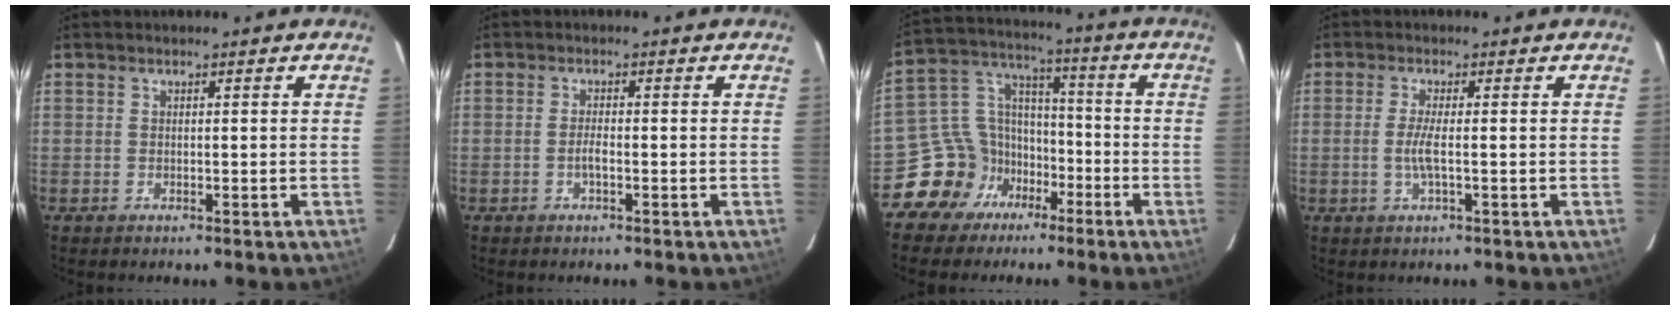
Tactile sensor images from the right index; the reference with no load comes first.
{"total": 1.6, "force": [-0.7, 0.2, 1.4], "torque": [-0.028, 0.002, -0.014]}
{"total": 11.6, "force": [-6.8, 9.1, 2.4], "torque": [-0.057, 0.059, -0.112]}
{"total": 3.3, "force": [-0.7, -0.1, 3.2], "torque": [-0.062, -0.005, -0.014]}